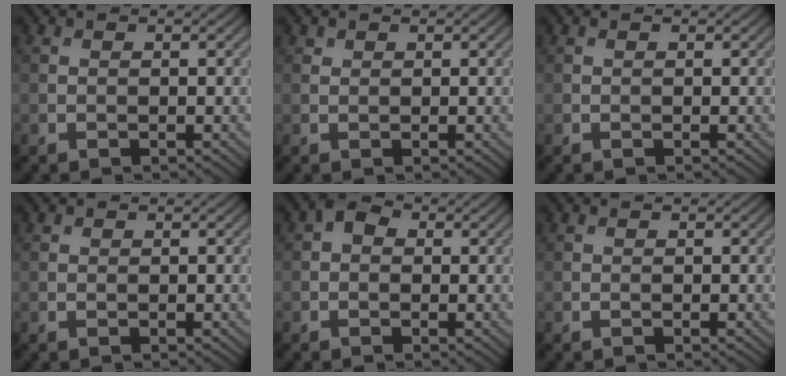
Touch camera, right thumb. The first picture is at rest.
{"total": 0.6, "force": [0.5, 0.3, 0.1], "torque": [0.001, -0.001, 0.011]}
{"total": 0.0}
{"total": 0.0}
{"total": 2.1, "force": [0.3, 1.6, 1.4], "torque": [-0.019, 0.005, -0.006]}
{"total": 0.0}